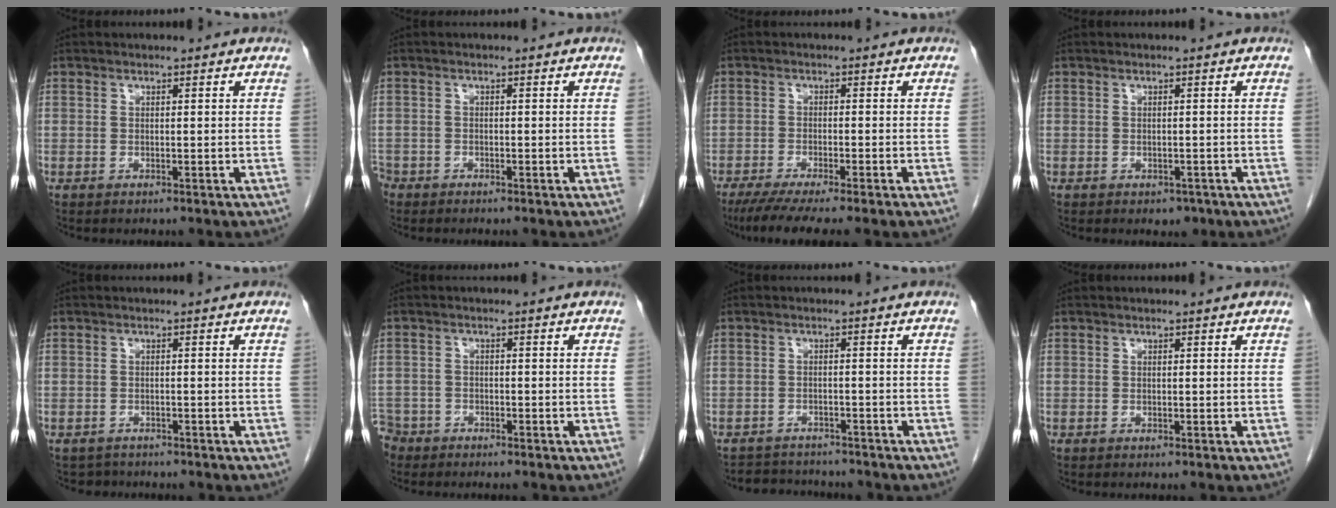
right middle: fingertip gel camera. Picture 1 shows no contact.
{"total": 2.4, "force": [-1.8, 1.4, 0.4], "torque": [-0.016, 0.000, -0.036]}
{"total": 8.5, "force": [-6.7, 0.0, 5.2], "torque": [-0.070, -0.019, -0.104]}
{"total": 1.6, "force": [-0.9, 1.1, 0.7], "torque": [-0.006, 0.002, -0.005]}
{"total": 2.3, "force": [-2.0, 1.0, -0.5], "torque": [0.003, -0.001, -0.033]}
{"total": 4.2, "force": [-3.4, 2.3, -0.3], "torque": [0.003, 0.001, -0.071]}
{"total": 5.9, "force": [-5.7, 1.5, 0.5], "torque": [-0.003, 0.008, -0.082]}
{"total": 0.0}